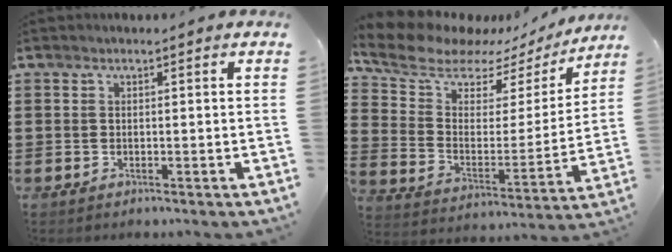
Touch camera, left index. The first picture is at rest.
{"total": 8.9, "force": [7.5, 3.9, 2.6], "torque": [-0.097, -0.041, 0.132]}